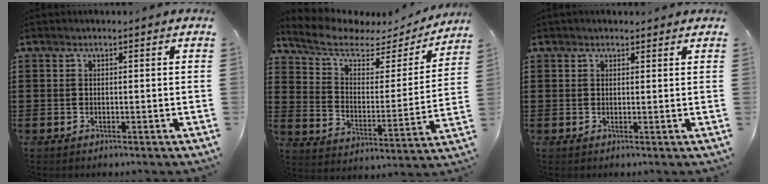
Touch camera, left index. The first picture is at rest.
{"total": 6.3, "force": [4.8, 2.6, 3.3], "torque": [-0.089, -0.027, 0.080]}
{"total": 0.8, "force": [0.8, 0.3, 0.2], "torque": [-0.004, 0.002, 0.015]}